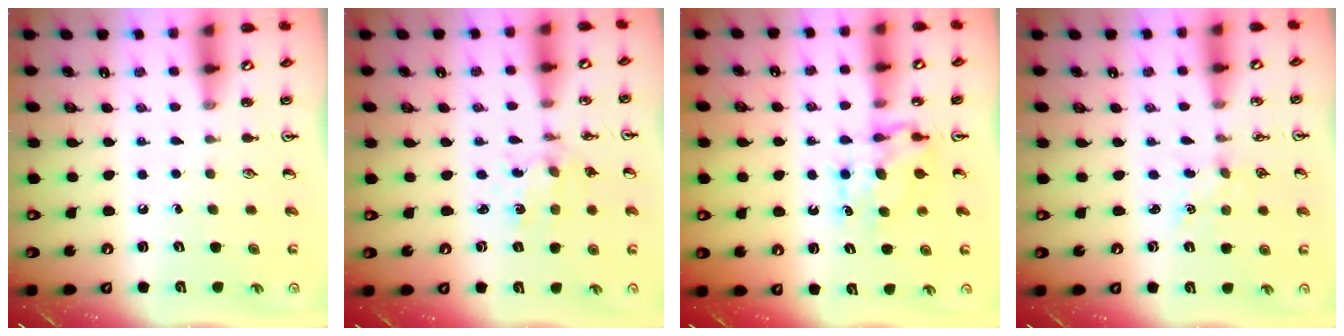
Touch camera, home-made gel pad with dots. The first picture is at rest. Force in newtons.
{"total": 2.0, "press": 2.0, "slide": 0.3}
{"total": 7.5, "press": 7.4, "slide": 0.7}
{"total": 2.6, "press": 2.6, "slide": 0.4}